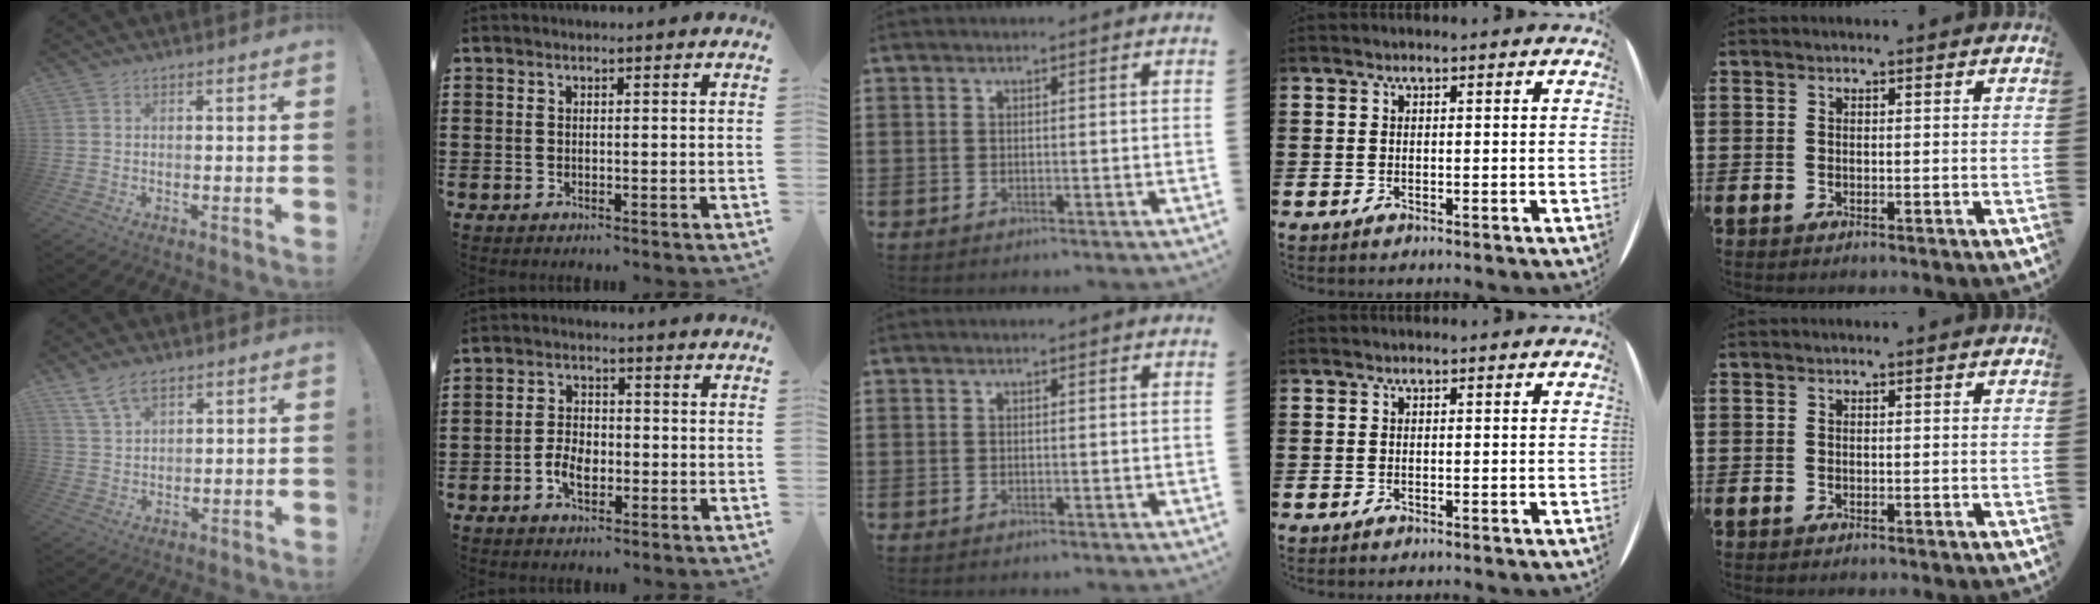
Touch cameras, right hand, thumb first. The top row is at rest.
{"thumb": {"total": 7.3, "force": [4.8, 3.7, 4.1], "torque": [-0.077, -0.014, 0.094]}, "index": {"total": 4.2, "force": [-1.7, 2.3, 3.0], "torque": [-0.063, -0.001, -0.033]}}